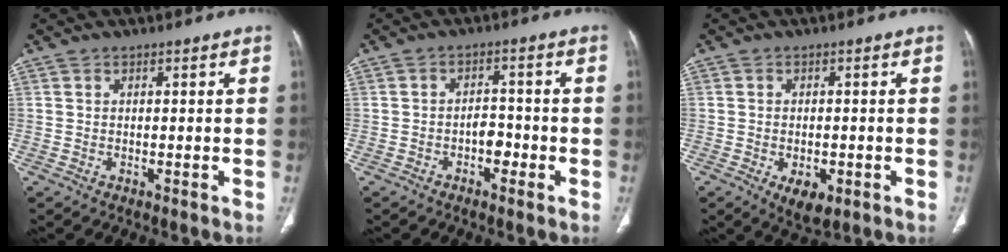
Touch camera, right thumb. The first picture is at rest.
{"total": 3.7, "force": [-1.5, 2.3, 2.5], "torque": [-0.019, 0.017, -0.027]}
{"total": 5.4, "force": [-2.0, 2.9, 4.0], "torque": [-0.056, -0.001, -0.019]}